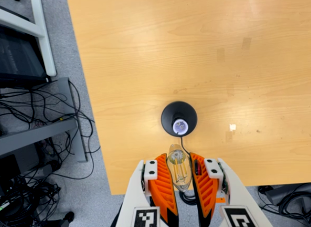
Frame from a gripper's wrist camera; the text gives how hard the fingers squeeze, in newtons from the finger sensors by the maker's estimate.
{"total": 21.1, "left": 25.2, "right": 16.9}